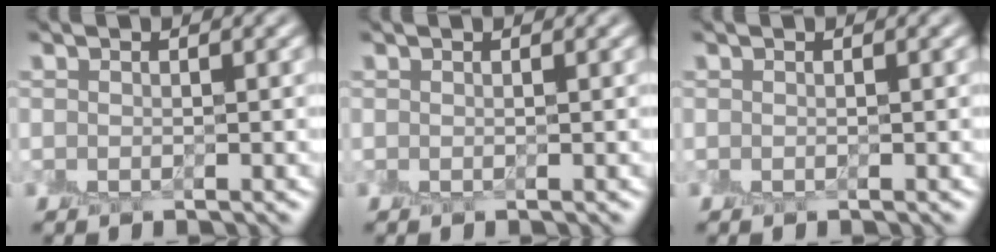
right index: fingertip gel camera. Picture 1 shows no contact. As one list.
[{"total": 0.0}, {"total": 0.0}]